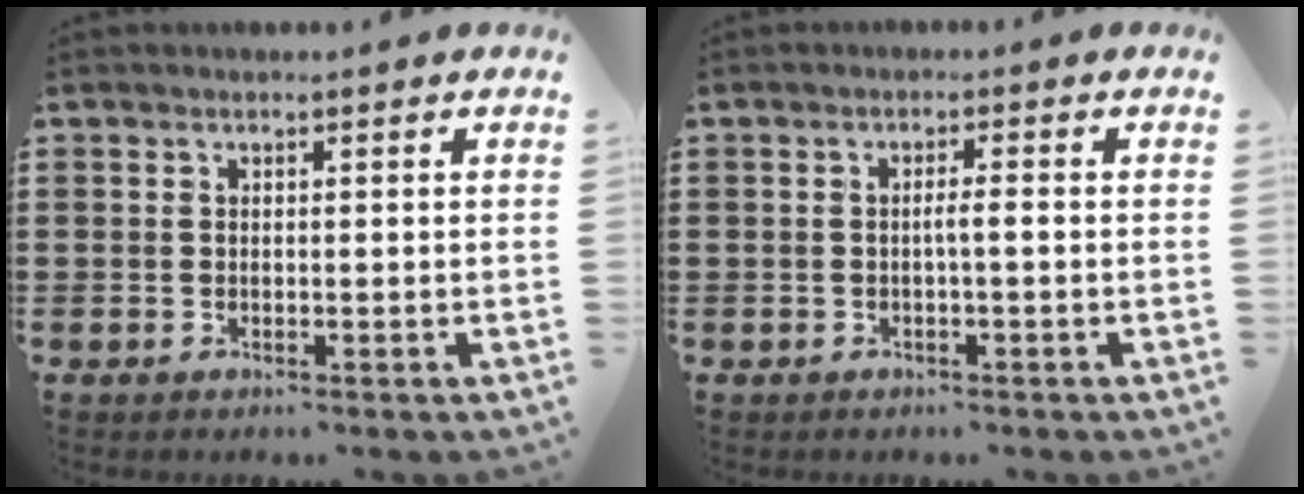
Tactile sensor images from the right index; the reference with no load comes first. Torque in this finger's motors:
{"motor_torque": [0.49, 0.40, 0.04, 0.05]}